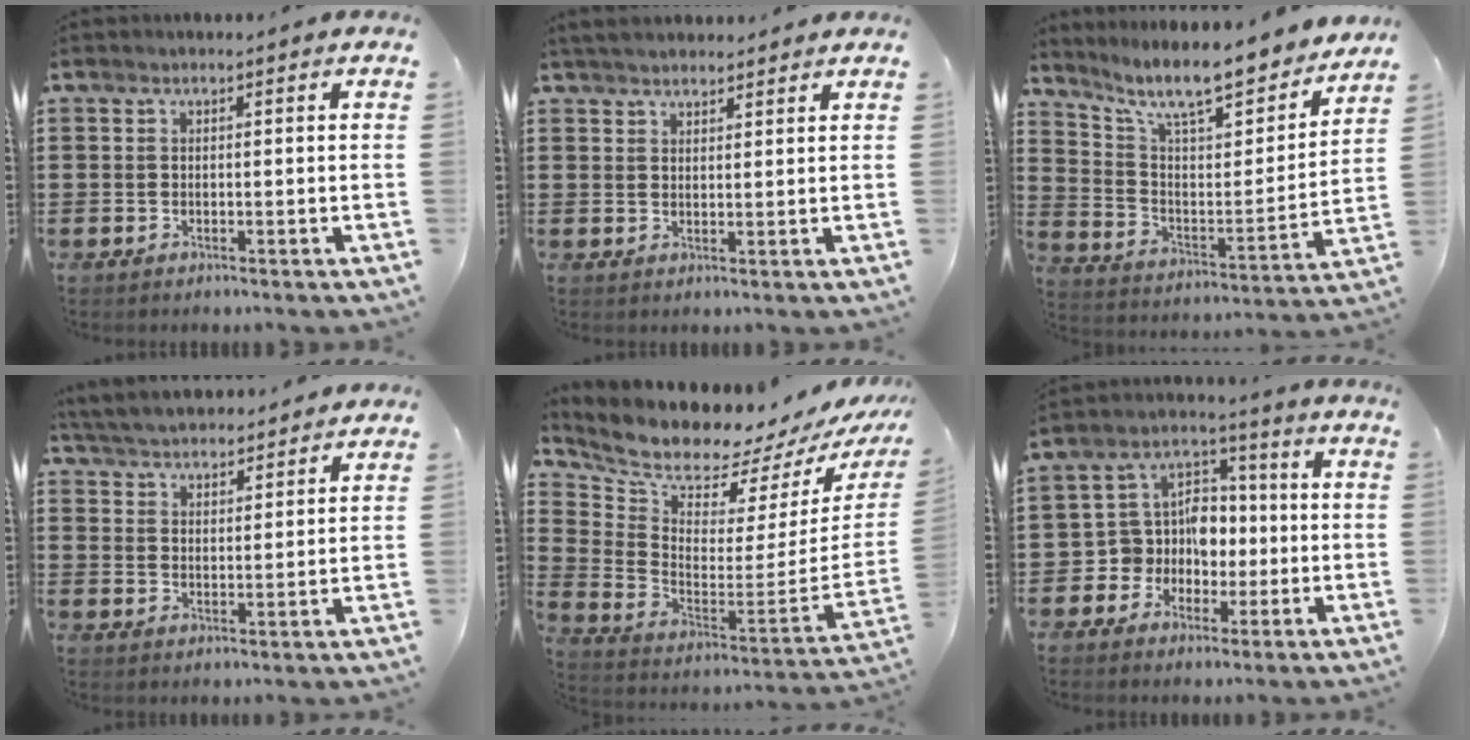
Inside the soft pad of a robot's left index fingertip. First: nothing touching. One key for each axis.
{"total": 2.9, "fx": 2.8, "fy": 0.6, "fz": 0.5, "tx": -0.017, "ty": 0.001, "tz": 0.054}
{"total": 10.2, "fx": 8.8, "fy": 1.5, "fz": 4.9, "tx": -0.117, "ty": -0.064, "tz": 0.145}
{"total": 4.6, "fx": 4.6, "fy": 0.4, "fz": 0.3, "tx": -0.027, "ty": -0.025, "tz": 0.081}
{"total": 6.5, "fx": 6.4, "fy": 0.6, "fz": 1.1, "tx": -0.067, "ty": -0.080, "tz": 0.107}
{"total": 7.5, "fx": -1.3, "fy": 7.0, "fz": 2.4, "tx": -0.078, "ty": 0.004, "tz": -0.025}